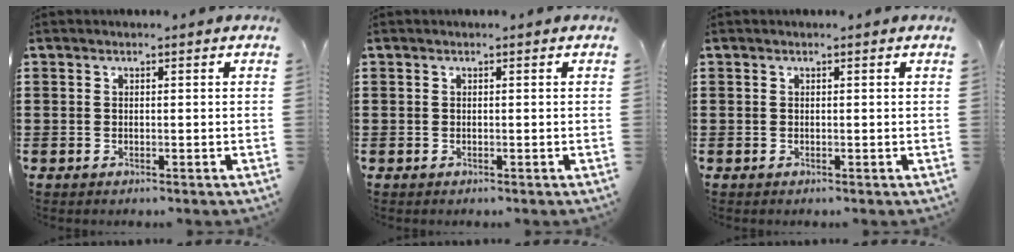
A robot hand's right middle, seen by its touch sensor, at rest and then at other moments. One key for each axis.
{"total": 0.0}
{"total": 0.0}